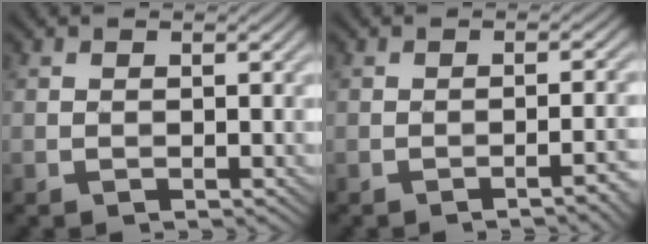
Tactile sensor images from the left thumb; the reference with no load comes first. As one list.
[{"total": 3.5, "force": [-1.8, 0.6, 2.9], "torque": [-0.033, 0.015, -0.031]}]